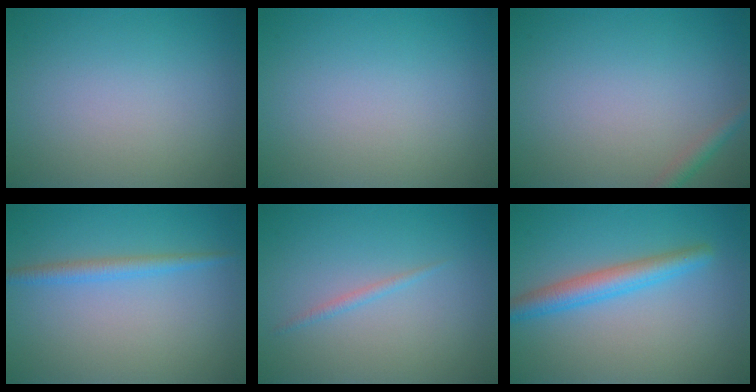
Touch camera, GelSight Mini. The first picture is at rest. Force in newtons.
{"total": 0.0}
{"total": 1.3, "press": 1.3, "slide": 0.1}
{"total": 1.8, "press": 1.8, "slide": 0.1}
{"total": 0.8, "press": 0.8, "slide": 0.1}
{"total": 3.4, "press": 3.4, "slide": 0.1}